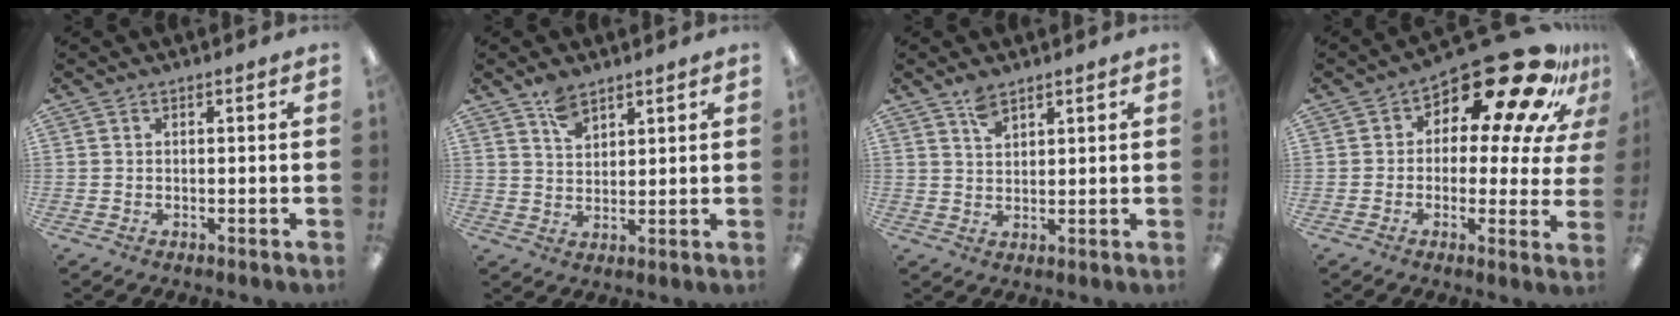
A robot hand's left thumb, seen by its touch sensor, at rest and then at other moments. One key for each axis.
{"total": 5.3, "fx": 4.1, "fy": 2.6, "fz": 2.2, "tx": -0.036, "ty": -0.017, "tz": 0.075}
{"total": 3.8, "fx": 3.0, "fy": 1.5, "fz": 1.7, "tx": -0.032, "ty": -0.008, "tz": 0.055}
{"total": 20.0, "fx": 12.9, "fy": 8.1, "fz": 13.0, "tx": -0.178, "ty": -0.088, "tz": 0.209}